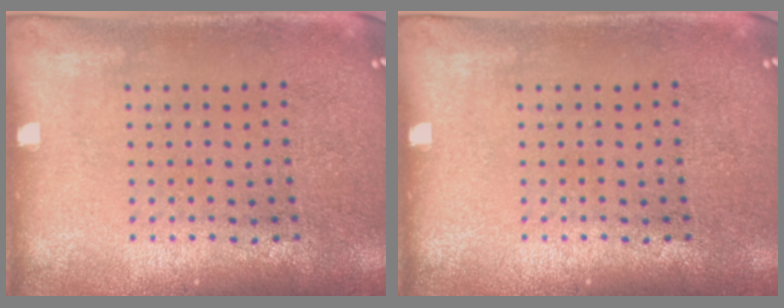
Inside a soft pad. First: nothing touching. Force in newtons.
{"total": 0.0}